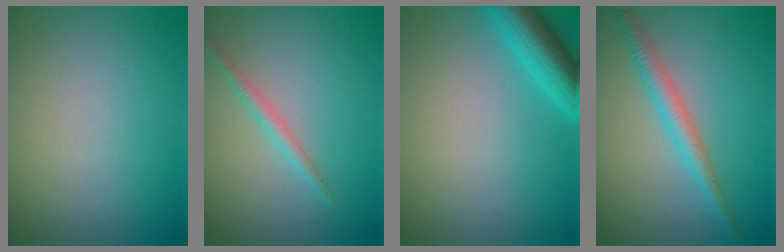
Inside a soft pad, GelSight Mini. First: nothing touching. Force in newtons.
{"total": 1.5, "press": 1.5, "slide": 0.0}
{"total": 4.9, "press": 4.9, "slide": 0.3}
{"total": 2.9, "press": 2.9, "slide": 0.1}